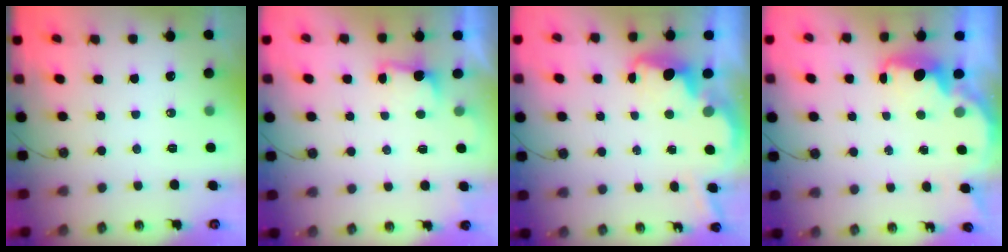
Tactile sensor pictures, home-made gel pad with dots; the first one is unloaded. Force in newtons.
{"total": 2.5, "press": 2.3, "slide": 0.8}
{"total": 3.9, "press": 3.8, "slide": 0.7}
{"total": 2.3, "press": 2.3, "slide": 0.4}